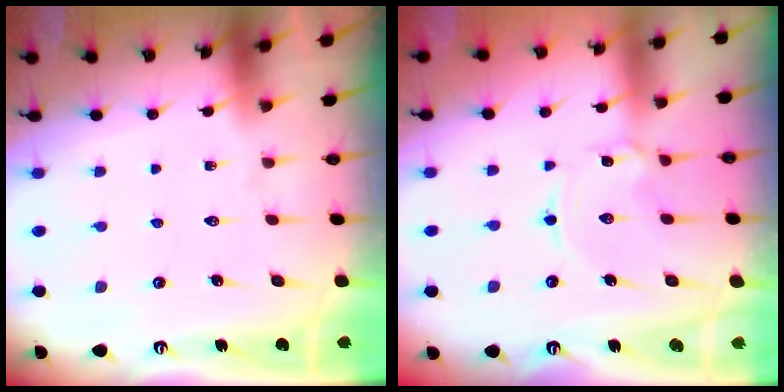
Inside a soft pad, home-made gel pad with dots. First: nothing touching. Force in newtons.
{"total": 2.1, "press": 2.1, "slide": 0.4}